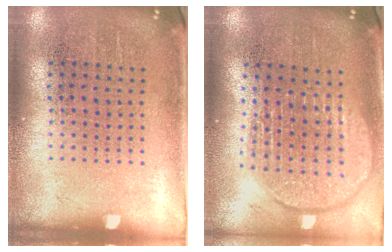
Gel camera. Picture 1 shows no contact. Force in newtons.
{"total": 1.8, "press": 1.6, "slide": 1.0}